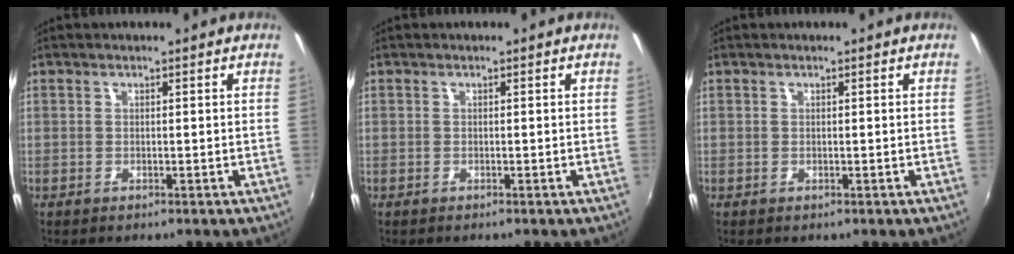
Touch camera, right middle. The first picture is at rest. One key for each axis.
{"total": 0.0}
{"total": 0.0}